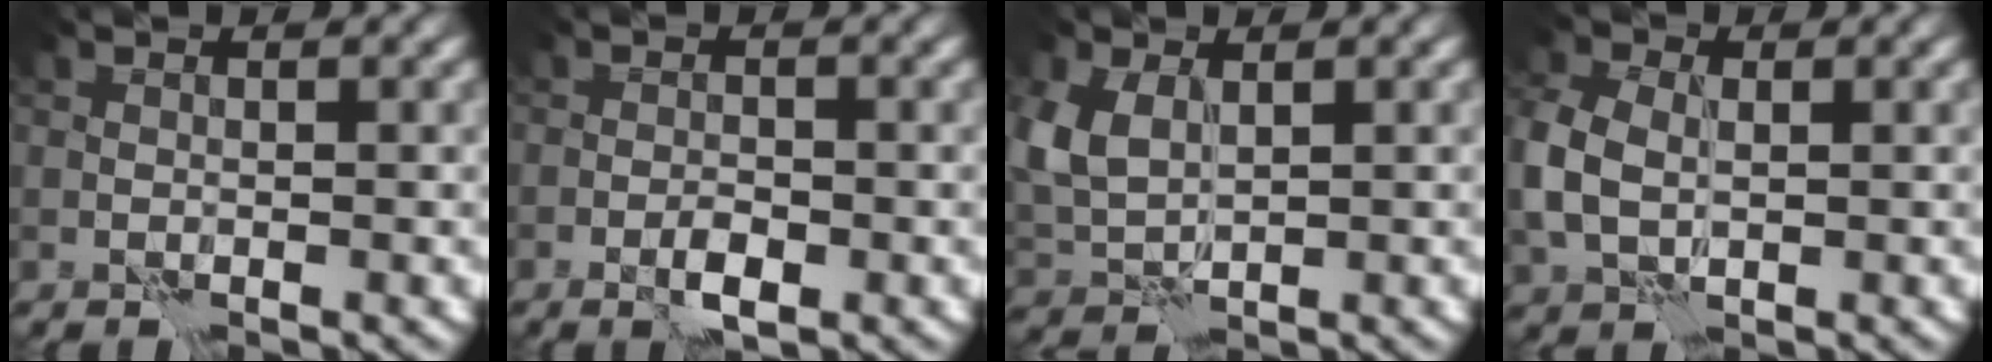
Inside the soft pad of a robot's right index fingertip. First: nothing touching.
{"total": 1.8, "force": [-0.7, 0.6, 1.6], "torque": [-0.027, 0.001, -0.014]}
{"total": 4.1, "force": [1.4, 2.6, 2.9], "torque": [-0.081, 0.000, 0.030]}
{"total": 5.2, "force": [0.1, 3.7, 3.6], "torque": [-0.099, -0.001, -0.002]}